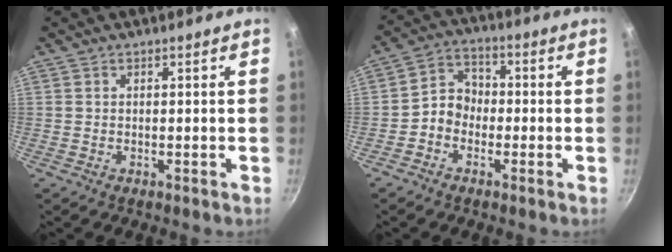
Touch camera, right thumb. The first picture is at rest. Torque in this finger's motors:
{"motor_torque": [0.32, -0.01, 0.09, 0.19, 0.02]}